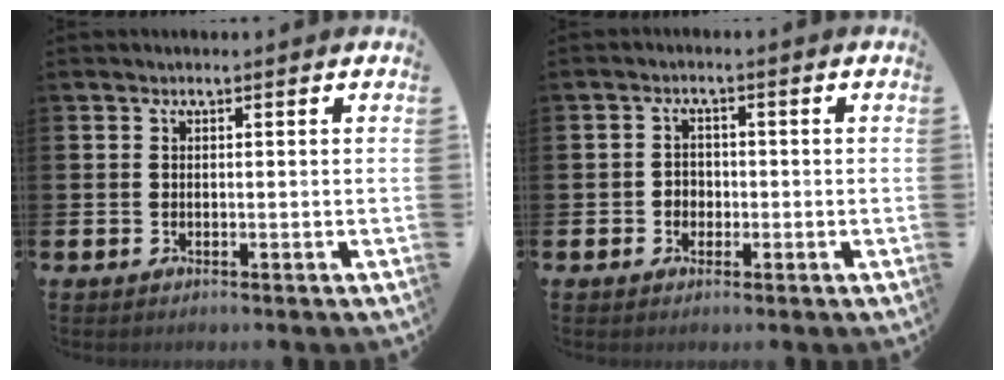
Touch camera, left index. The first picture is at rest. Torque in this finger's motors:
{"motor_torque": [0.52, 0.14, 0.01, 0.04]}